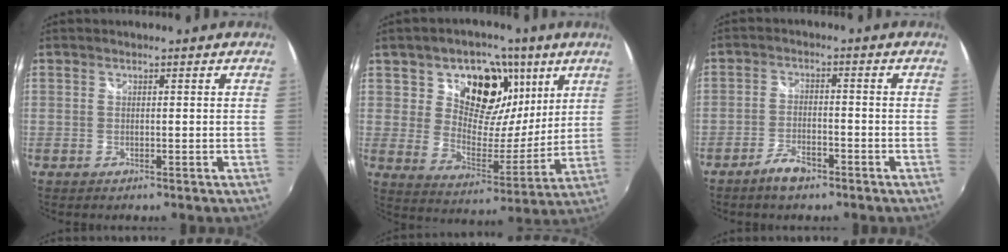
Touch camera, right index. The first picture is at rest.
{"total": 16.1, "force": [7.6, 11.6, 8.3], "torque": [-0.145, 0.003, 0.128]}
{"total": 4.7, "force": [-3.5, 1.7, 2.7], "torque": [-0.066, 0.002, -0.062]}